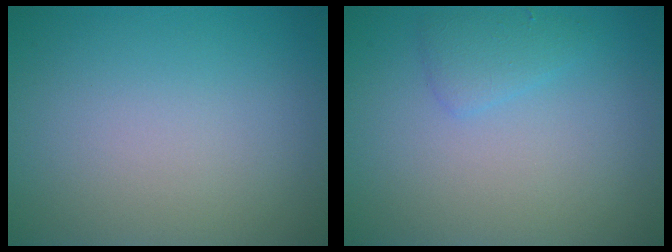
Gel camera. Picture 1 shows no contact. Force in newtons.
{"total": 1.6, "press": 1.6, "slide": 0.1}